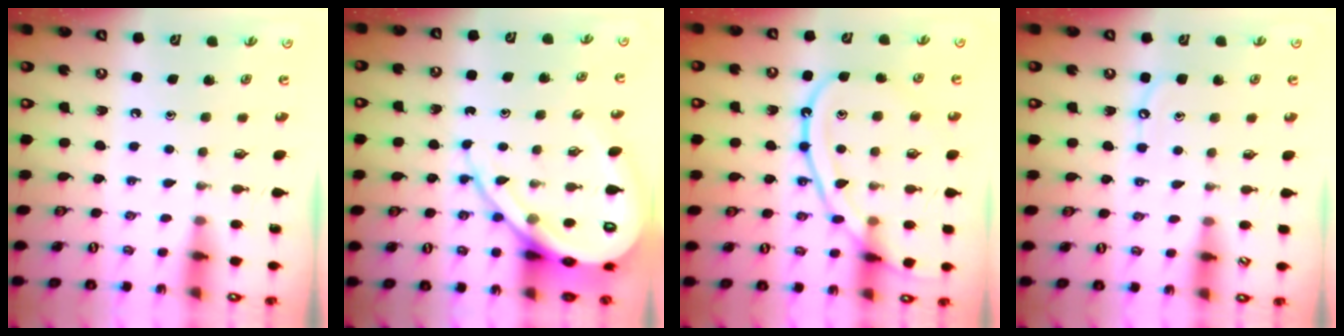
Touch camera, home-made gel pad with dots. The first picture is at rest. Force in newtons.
{"total": 13.4, "press": 13.3, "slide": 1.4}
{"total": 14.2, "press": 14.2, "slide": 1.3}
{"total": 5.2, "press": 5.1, "slide": 0.5}